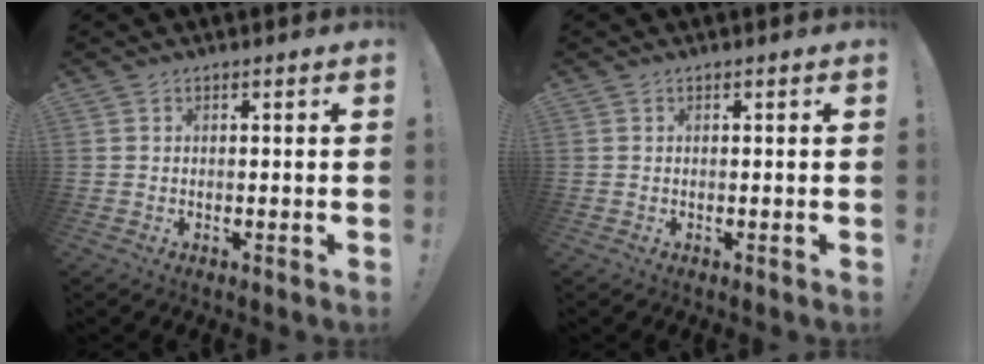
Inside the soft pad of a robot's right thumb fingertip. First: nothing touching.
{"total": 0.0}